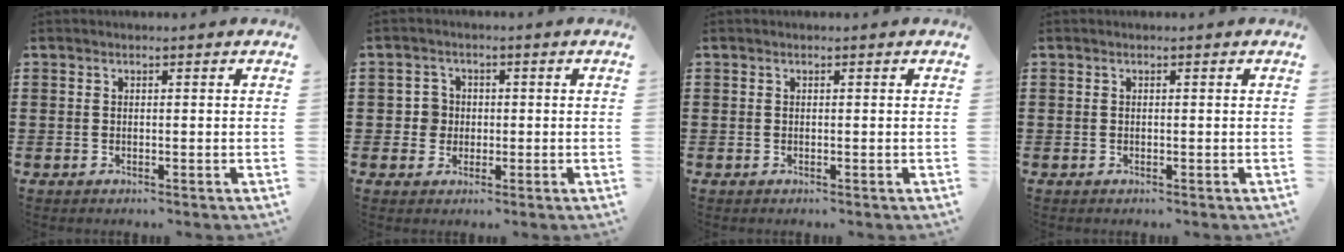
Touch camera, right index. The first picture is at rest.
{"total": 2.9, "force": [-0.2, 2.8, 0.8], "torque": [-0.028, 0.007, -0.007]}
{"total": 0.0}
{"total": 0.0}